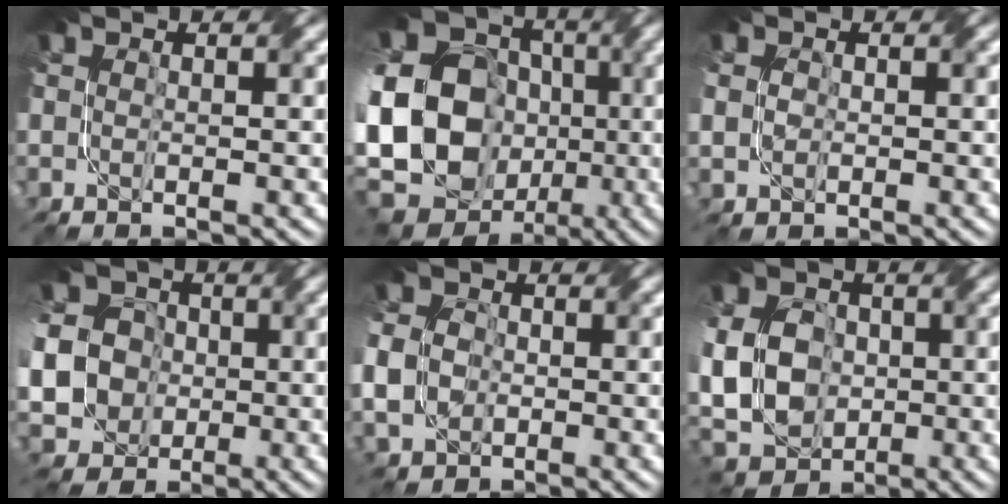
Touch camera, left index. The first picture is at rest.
{"total": 22.5, "force": [-3.7, 18.6, 12.1], "torque": [-0.243, -0.002, -0.127]}
{"total": 1.8, "force": [0.0, 1.6, 1.0], "torque": [-0.028, 0.006, -0.001]}
{"total": 17.4, "force": [-1.9, 15.6, 7.4], "torque": [-0.194, 0.003, -0.076]}
{"total": 5.5, "force": [-1.3, 4.4, 3.0], "torque": [-0.081, -0.004, -0.035]}
{"total": 13.6, "force": [-1.8, 10.5, 8.4], "torque": [-0.165, -0.005, -0.069]}